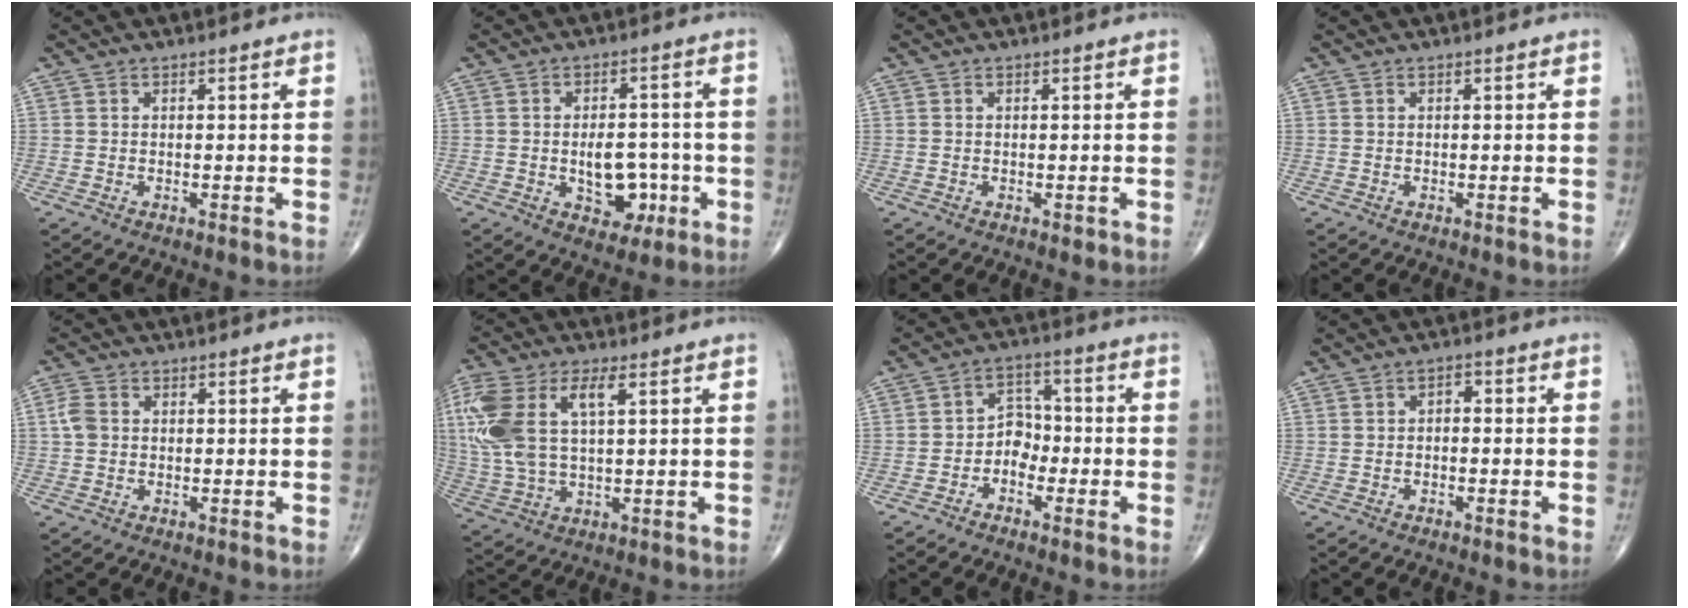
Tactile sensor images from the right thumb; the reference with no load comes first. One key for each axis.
{"total": 8.5, "fx": -2.0, "fy": 5.5, "fz": 6.1, "tx": -0.053, "ty": 0.023, "tz": -0.017}
{"total": 0.7, "fx": -0.3, "fy": 0.5, "fz": 0.4, "tx": -0.002, "ty": 0.001, "tz": -0.002}
{"total": 0.0}
{"total": 3.0, "fx": 0.1, "fy": 2.4, "fz": 1.8, "tx": -0.037, "ty": 0.006, "tz": -0.004}
{"total": 15.9, "fx": 4.1, "fy": 7.7, "fz": 13.3, "tx": -0.319, "ty": 0.011, "tz": 0.081}
{"total": 5.2, "fx": -2.1, "fy": 4.0, "fz": 2.5, "tx": -0.010, "ty": 0.033, "tz": -0.049}
{"total": 1.8, "fx": -0.4, "fy": 1.3, "fz": 1.3, "tx": -0.006, "ty": 0.015, "tz": -0.016}